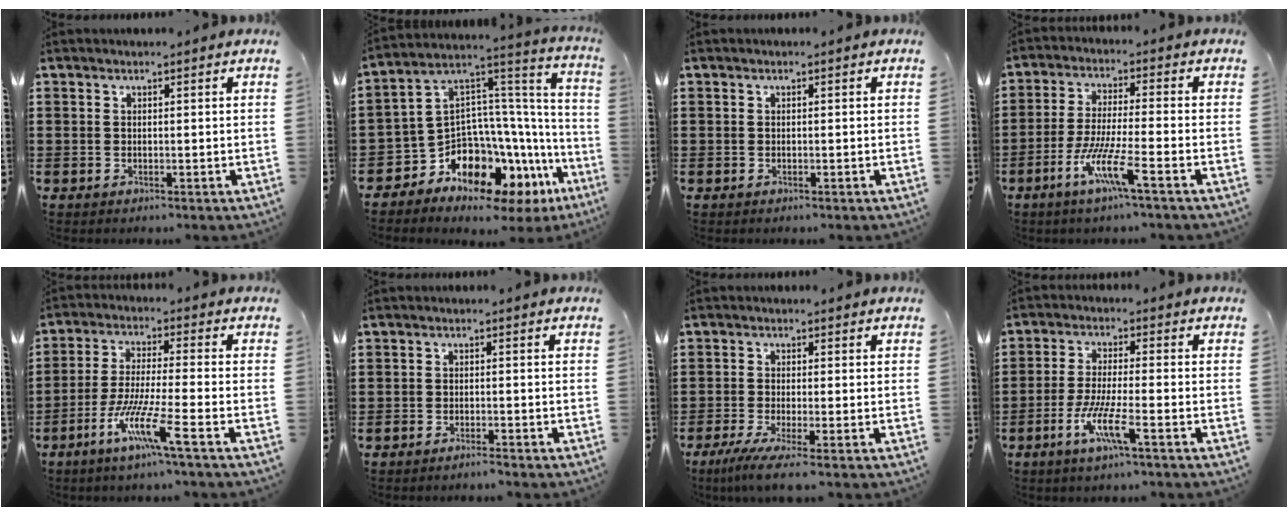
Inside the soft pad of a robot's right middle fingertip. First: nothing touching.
{"total": 8.1, "force": [-6.0, 4.4, 3.0], "torque": [-0.091, -0.036, -0.123]}
{"total": 0.0}
{"total": 7.8, "force": [-4.3, 0.5, 6.5], "torque": [-0.137, -0.011, -0.086]}
{"total": 8.9, "force": [-5.3, 0.2, 7.2], "torque": [-0.148, -0.009, -0.104]}
{"total": 1.3, "force": [-1.2, -0.1, 0.4], "torque": [-0.009, -0.004, -0.022]}
{"total": 3.3, "force": [-2.2, -0.4, 2.4], "torque": [-0.056, -0.019, -0.043]}
{"total": 6.5, "force": [-3.6, 0.5, 5.5], "torque": [-0.115, -0.012, -0.070]}